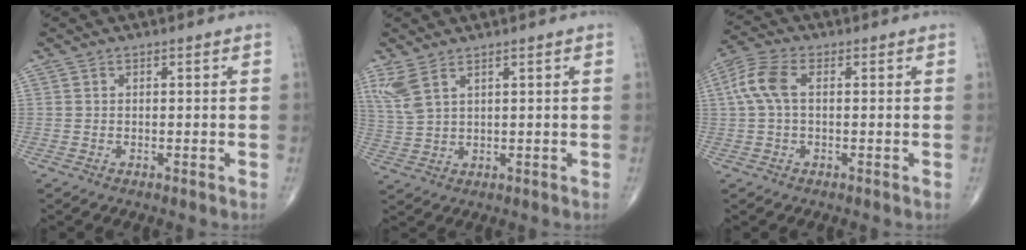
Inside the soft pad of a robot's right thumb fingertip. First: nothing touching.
{"total": 5.2, "force": [3.3, 1.7, 3.7], "torque": [-0.094, -0.006, 0.079]}
{"total": 6.6, "force": [0.9, 3.6, 5.5], "torque": [-0.140, 0.023, 0.015]}